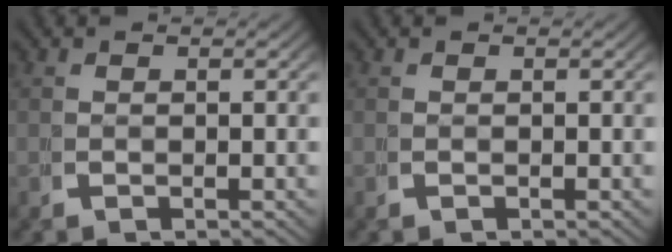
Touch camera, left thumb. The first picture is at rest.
{"total": 0.0}